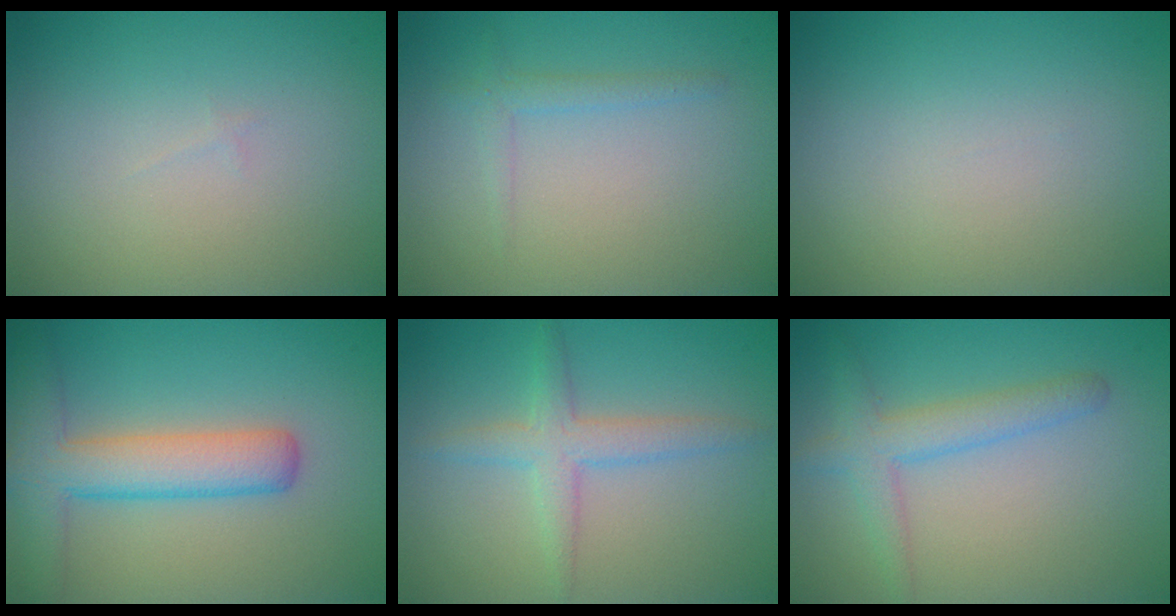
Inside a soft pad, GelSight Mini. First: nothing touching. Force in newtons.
{"total": 1.3, "press": 1.3, "slide": 0.1}
{"total": 0.0}
{"total": 5.8, "press": 5.8, "slide": 0.3}
{"total": 2.7, "press": 2.7, "slide": 0.0}
{"total": 3.1, "press": 3.1, "slide": 0.1}